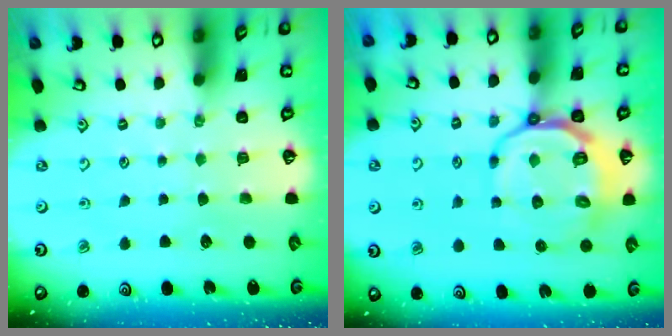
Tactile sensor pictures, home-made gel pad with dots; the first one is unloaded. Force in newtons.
{"total": 13.7, "press": 13.4, "slide": 3.2}